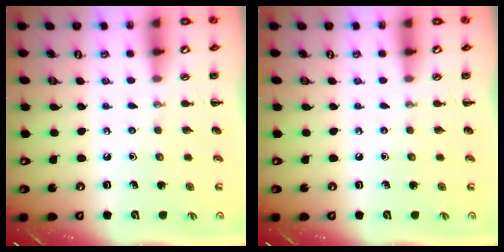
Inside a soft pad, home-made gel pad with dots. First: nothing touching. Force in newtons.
{"total": 0.0}